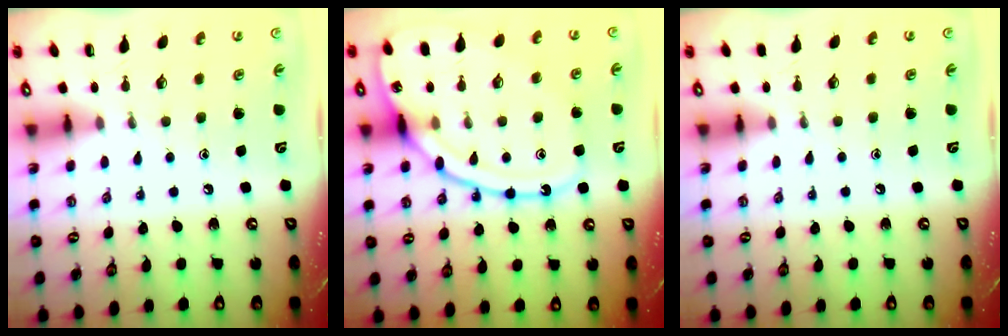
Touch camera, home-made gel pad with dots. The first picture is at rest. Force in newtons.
{"total": 16.0, "press": 16.0, "slide": 1.4}
{"total": 2.3, "press": 2.3, "slide": 0.4}